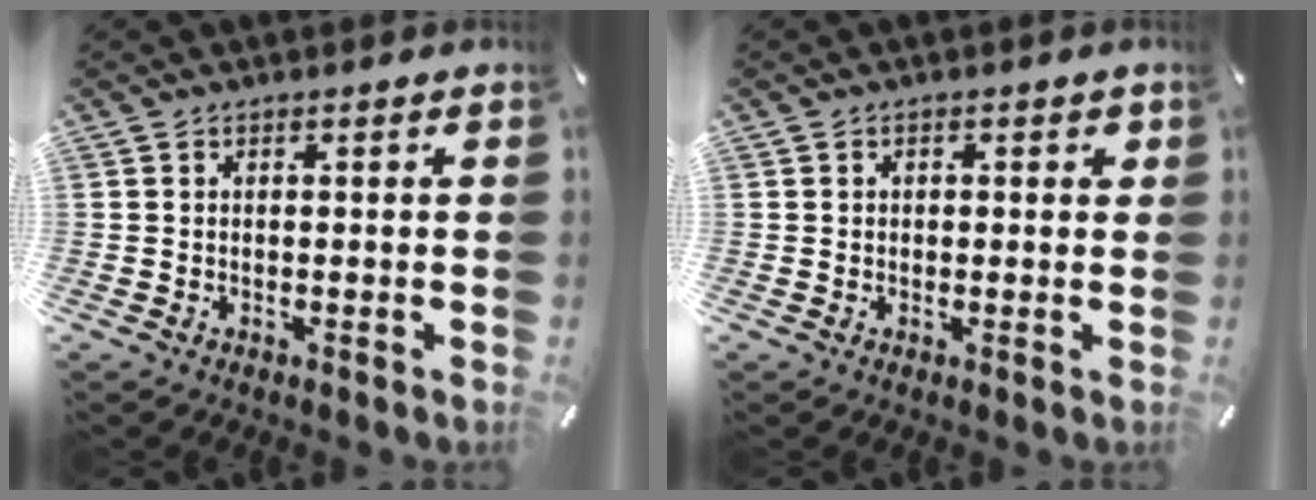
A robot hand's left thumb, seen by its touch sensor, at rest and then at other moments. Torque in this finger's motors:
{"motor_torque": [0.08, -0.23, -0.03, 0.04, -0.02]}